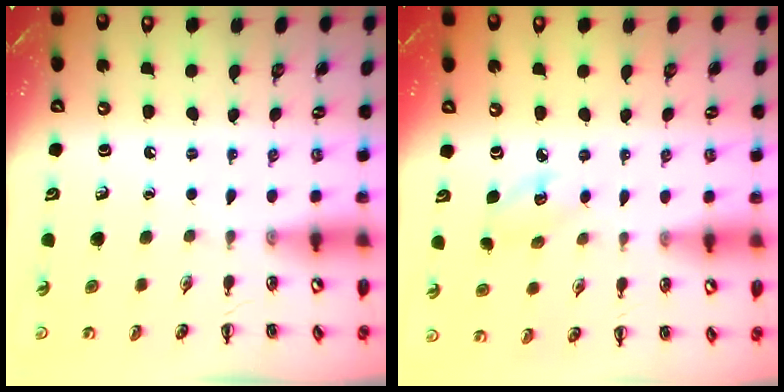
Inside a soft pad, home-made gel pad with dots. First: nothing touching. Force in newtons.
{"total": 4.1, "press": 3.9, "slide": 1.2}